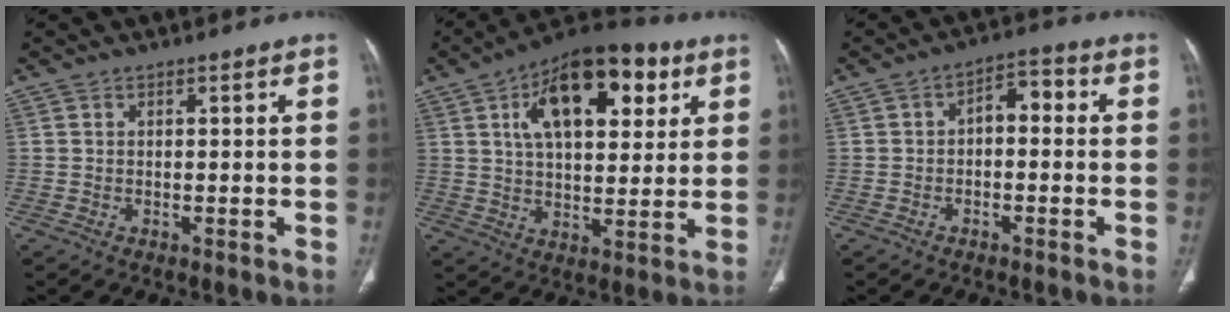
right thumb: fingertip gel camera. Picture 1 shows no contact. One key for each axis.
{"total": 19.6, "fx": 7.5, "fy": 9.9, "fz": 15.1, "tx": -0.196, "ty": -0.004, "tz": 0.114}
{"total": 5.1, "fx": -0.4, "fy": 3.1, "fz": 4.0, "tx": -0.046, "ty": 0.029, "tz": -0.018}